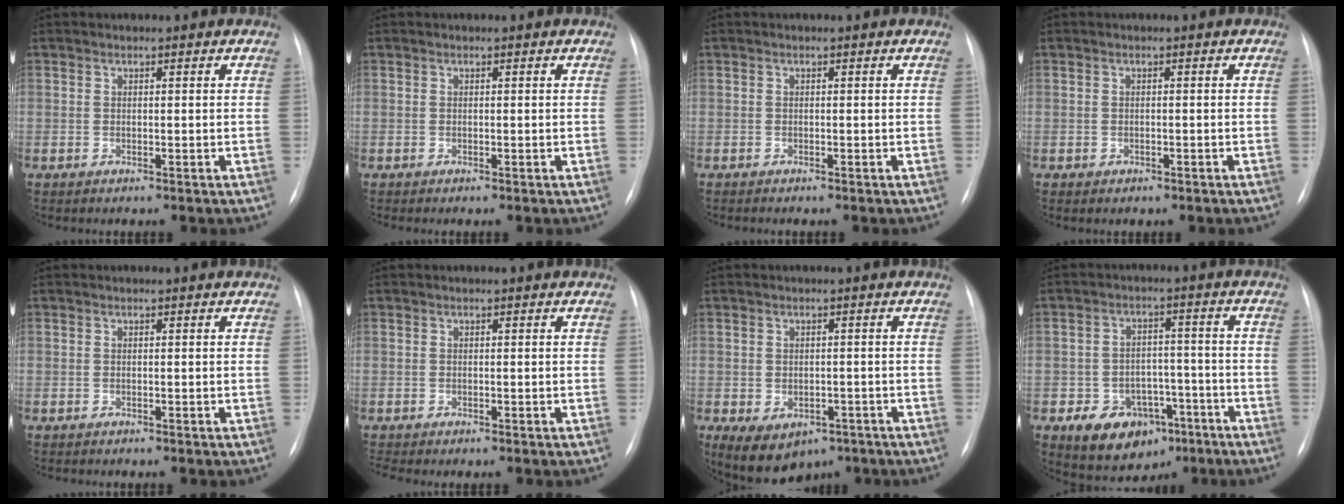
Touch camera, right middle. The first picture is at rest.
{"total": 0.0}
{"total": 0.6, "force": [-0.6, 0.0, 0.2], "torque": [-0.006, -0.002, -0.010]}
{"total": 0.6, "force": [-0.4, 0.4, 0.2], "torque": [-0.009, -0.002, -0.002]}
{"total": 1.0, "force": [-0.9, 0.1, 0.4], "torque": [-0.010, -0.005, -0.010]}
{"total": 1.0, "force": [-1.0, -0.1, 0.3], "torque": [-0.007, -0.007, -0.014]}
{"total": 9.2, "force": [-5.3, 6.0, 4.5], "torque": [-0.075, 0.010, -0.068]}
{"total": 9.9, "force": [-5.2, 7.0, 4.6], "torque": [-0.075, 0.018, -0.067]}